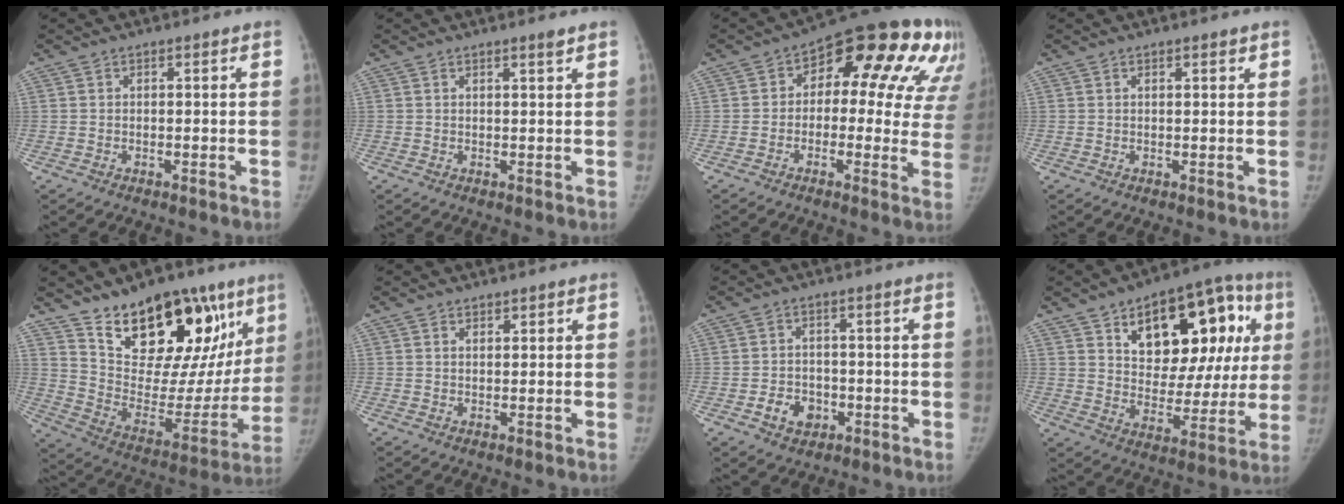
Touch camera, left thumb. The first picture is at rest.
{"total": 1.2, "force": [0.9, -0.1, 0.8], "torque": [-0.010, -0.009, 0.016]}
{"total": 20.0, "force": [7.0, 10.8, 15.3], "torque": [-0.137, 0.033, 0.078]}
{"total": 1.2, "force": [0.8, 0.3, 0.8], "torque": [-0.009, -0.003, 0.012]}
{"total": 27.6, "force": [16.7, 14.3, 16.7], "torque": [-0.191, -0.060, 0.268]}
{"total": 1.1, "force": [0.8, 0.5, 0.5], "torque": [-0.001, -0.005, 0.011]}
{"total": 5.5, "force": [-2.0, 4.3, 2.6], "torque": [-0.025, 0.013, -0.027]}
{"total": 23.9, "force": [8.6, 12.9, 18.2], "torque": [-0.197, 0.000, 0.124]}